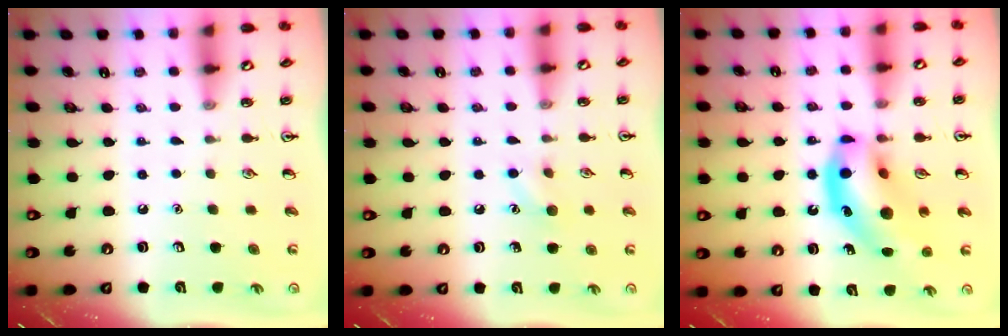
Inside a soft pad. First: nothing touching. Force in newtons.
{"total": 6.3, "press": 6.0, "slide": 2.0}
{"total": 16.5, "press": 15.9, "slide": 4.5}